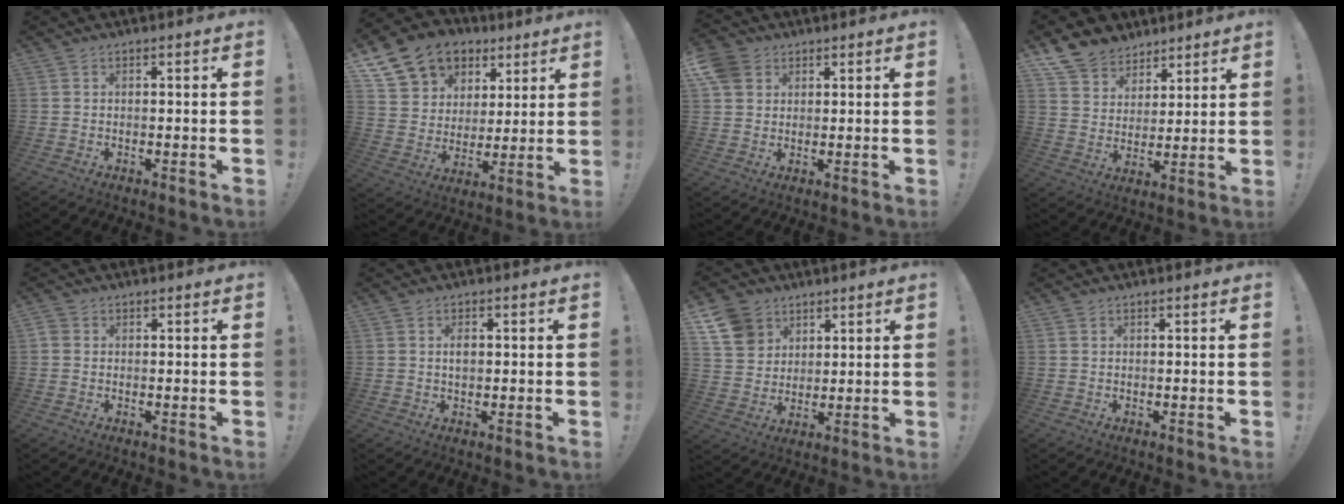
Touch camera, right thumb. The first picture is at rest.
{"total": 14.4, "force": [8.4, 10.9, 4.4], "torque": [-0.074, -0.052, 0.174]}
{"total": 6.6, "force": [3.2, 5.2, 2.4], "torque": [-0.038, -0.007, 0.066]}
{"total": 9.6, "force": [7.5, 5.8, 1.2], "torque": [-0.036, -0.056, 0.152]}
{"total": 1.5, "force": [0.0, 1.3, 0.6], "torque": [-0.014, 0.006, 0.002]}
{"total": 2.2, "force": [0.2, 1.5, 1.6], "torque": [-0.021, 0.002, -0.001]}
{"total": 11.6, "force": [5.4, 9.8, 3.0], "torque": [-0.035, -0.029, 0.111]}
{"total": 0.0}